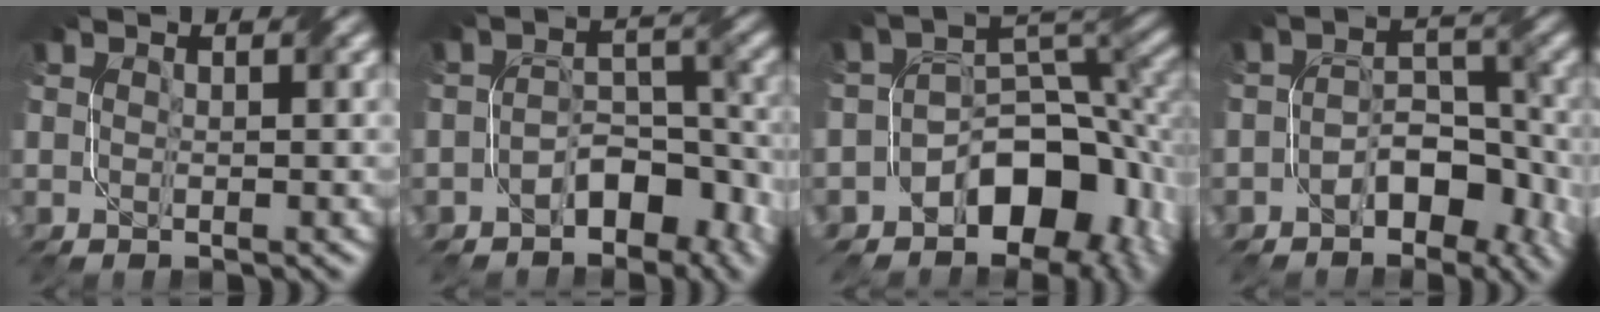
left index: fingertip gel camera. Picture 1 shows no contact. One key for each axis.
{"total": 5.6, "fx": -3.0, "fy": 3.3, "fz": 3.4, "tx": -0.038, "ty": 0.003, "tz": -0.051}
{"total": 10.4, "fx": -5.2, "fy": 6.6, "fz": 6.1, "tx": -0.073, "ty": -0.008, "tz": -0.082}
{"total": 5.4, "fx": -2.5, "fy": 3.3, "fz": 3.4, "tx": -0.040, "ty": 0.000, "tz": -0.043}